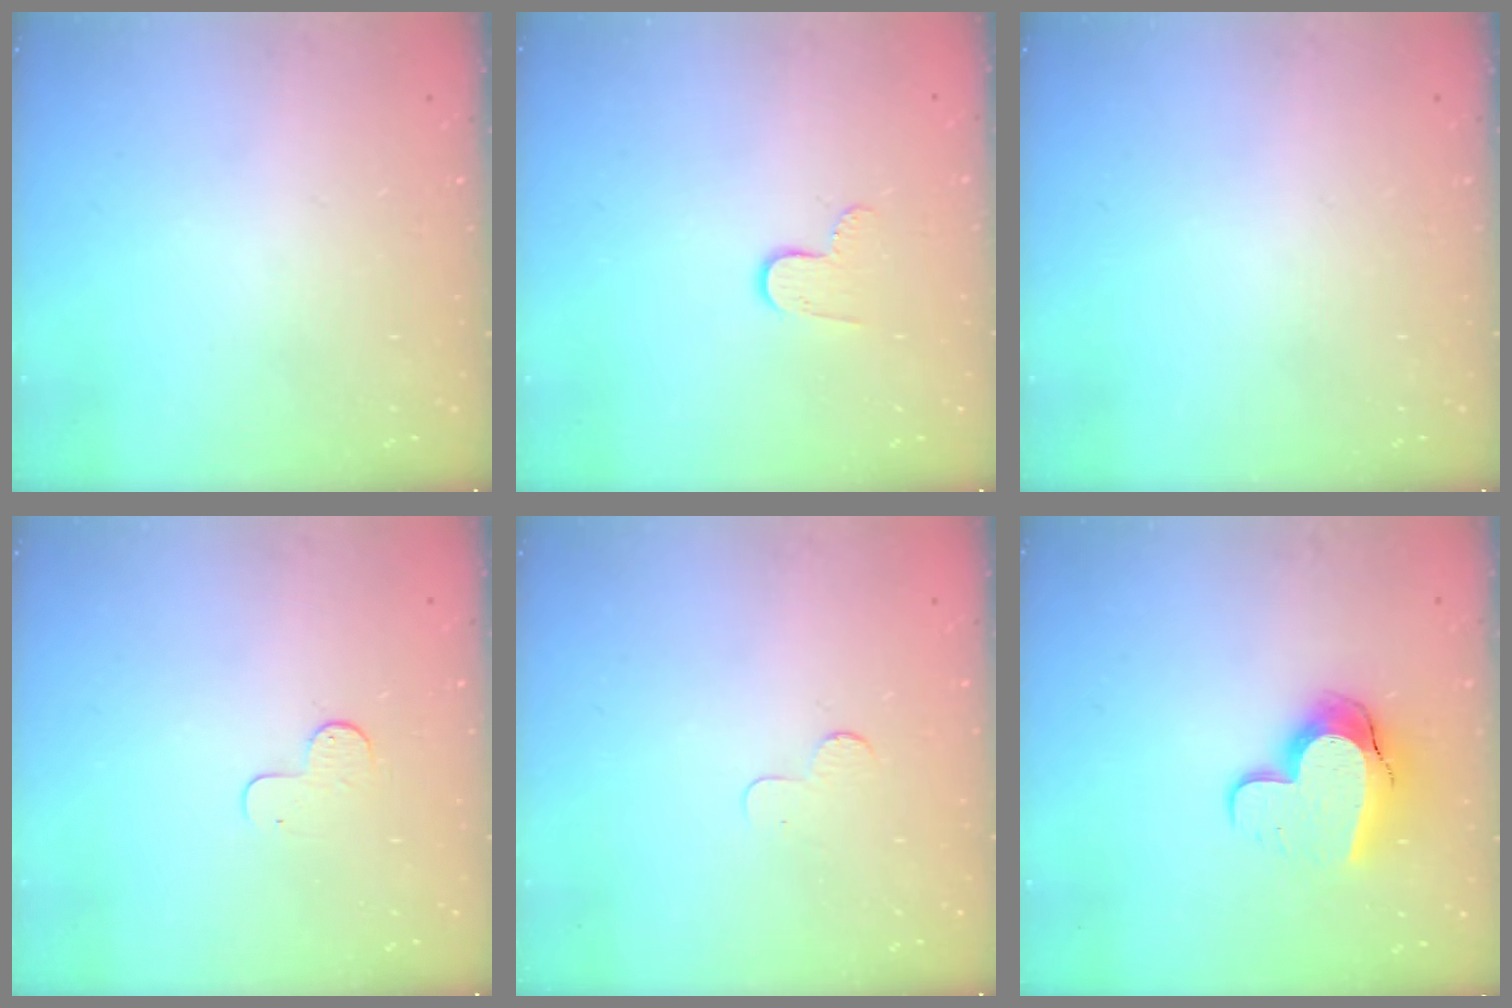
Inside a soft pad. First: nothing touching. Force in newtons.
{"total": 7.0, "press": 7.0, "slide": 0.6}
{"total": 0.0}
{"total": 5.0, "press": 5.0, "slide": 0.4}
{"total": 2.3, "press": 2.3, "slide": 0.2}
{"total": 11.8, "press": 11.7, "slide": 1.0}